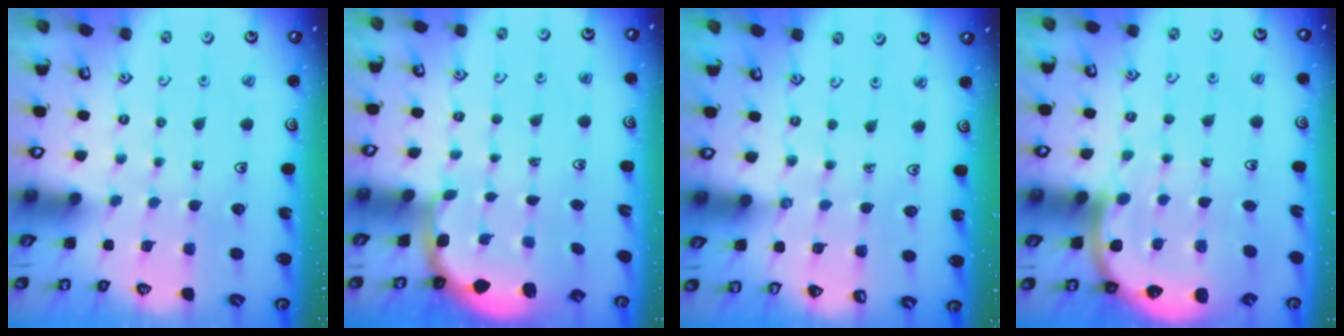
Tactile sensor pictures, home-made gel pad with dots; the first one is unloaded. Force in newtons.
{"total": 2.4, "press": 1.2, "slide": 2.1}
{"total": 0.9, "press": 0.9, "slide": 0.1}
{"total": 8.6, "press": 8.4, "slide": 1.7}